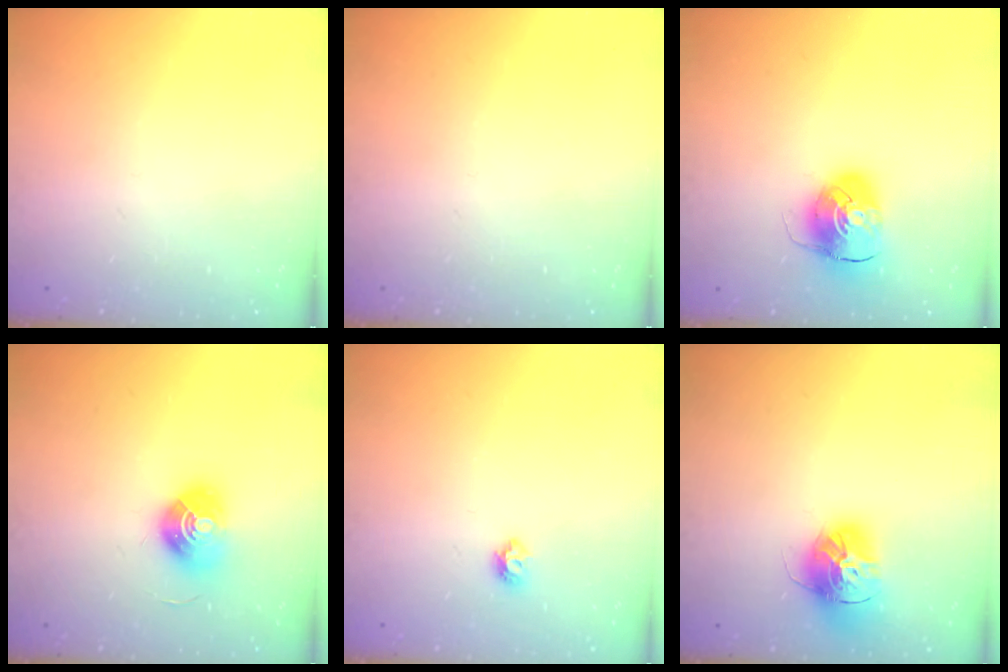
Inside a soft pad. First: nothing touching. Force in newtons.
{"total": 0.0}
{"total": 9.1, "press": 9.0, "slide": 0.8}
{"total": 10.0, "press": 10.0, "slide": 0.4}
{"total": 4.9, "press": 4.8, "slide": 0.9}
{"total": 15.6, "press": 15.5, "slide": 1.4}